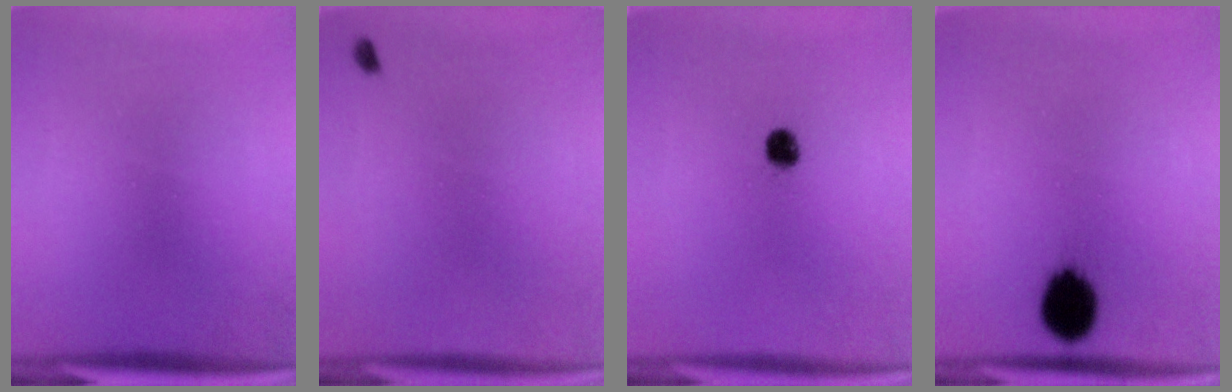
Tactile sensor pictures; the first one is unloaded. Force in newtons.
{"total": 0.8}
{"total": 3.2}
{"total": 10.4}